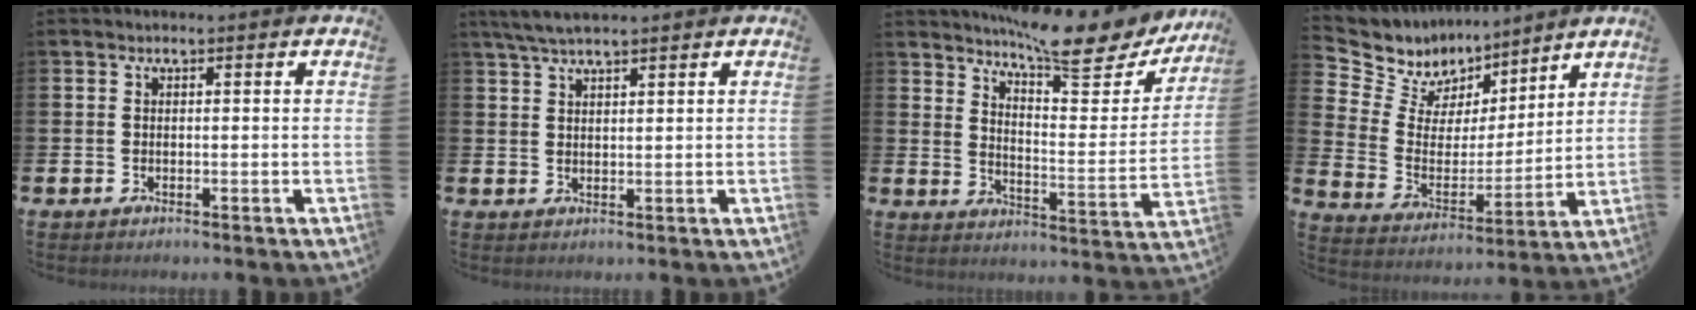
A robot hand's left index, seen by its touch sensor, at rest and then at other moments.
{"total": 3.9, "force": [3.3, 0.6, 1.9], "torque": [-0.051, 0.000, 0.062]}
{"total": 10.1, "force": [9.0, 1.5, 4.5], "torque": [-0.084, -0.056, 0.155]}
{"total": 8.1, "force": [7.1, 3.9, 0.0], "torque": [-0.057, -0.057, 0.131]}